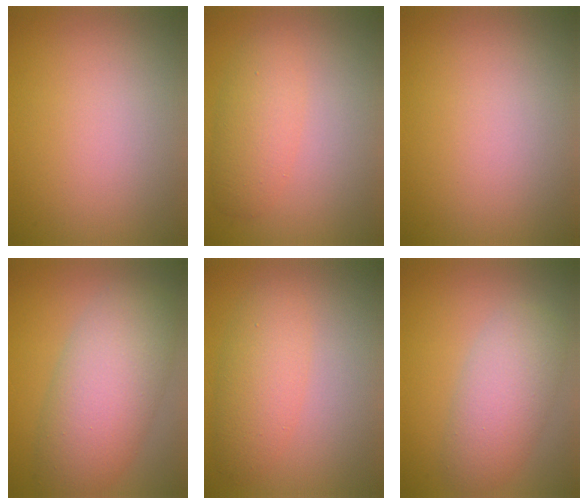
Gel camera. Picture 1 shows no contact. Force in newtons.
{"total": 3.0, "press": 3.0, "slide": 0.1}
{"total": 0.0}
{"total": 8.1, "press": 8.1, "slide": 0.5}
{"total": 3.4, "press": 3.4, "slide": 0.1}
{"total": 4.8, "press": 4.8, "slide": 0.2}